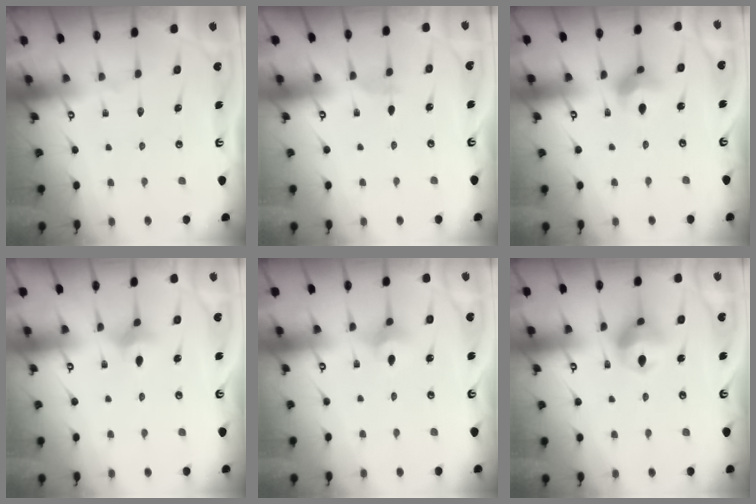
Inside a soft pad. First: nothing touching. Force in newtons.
{"total": 2.2, "press": 2.1, "slide": 0.5}
{"total": 6.0, "press": 5.9, "slide": 0.6}
{"total": 4.1, "press": 4.0, "slide": 0.7}
{"total": 3.6, "press": 3.6, "slide": 0.6}
{"total": 10.7, "press": 10.6, "slide": 1.5}